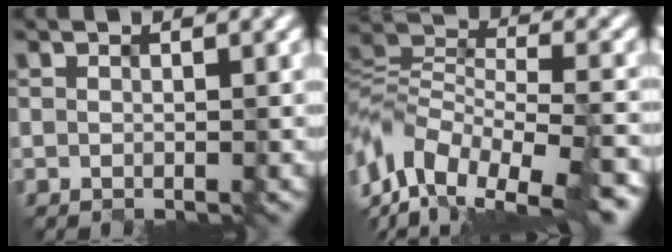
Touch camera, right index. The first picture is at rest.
{"total": 13.1, "force": [-8.3, 6.4, 7.9], "torque": [-0.154, 0.010, -0.120]}